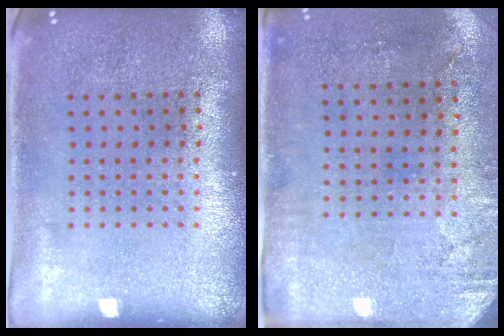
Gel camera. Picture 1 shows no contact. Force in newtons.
{"total": 2.9, "press": 2.4, "slide": 1.7}